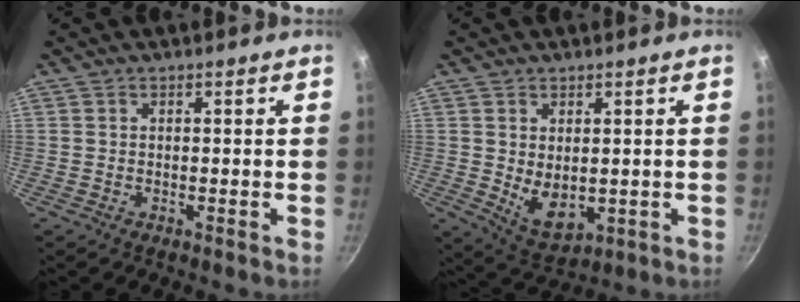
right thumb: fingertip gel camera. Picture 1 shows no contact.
{"total": 7.1, "force": [0.5, 4.5, 5.5], "torque": [-0.079, -0.022, 0.027]}